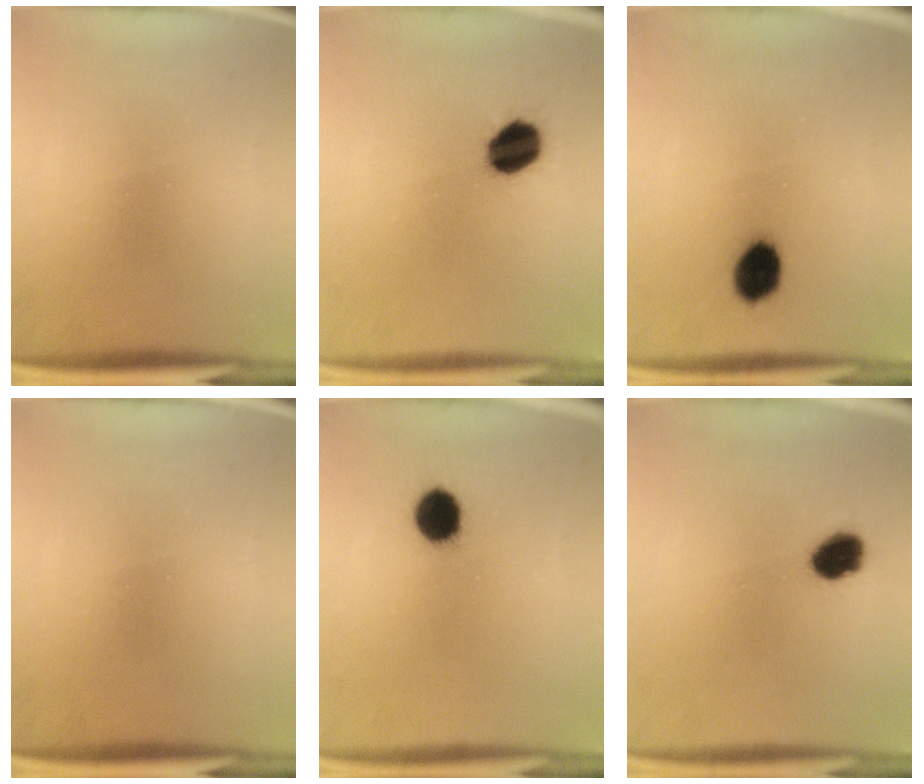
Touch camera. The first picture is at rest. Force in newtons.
{"total": 8.5}
{"total": 6.5}
{"total": 0.0}
{"total": 6.5}
{"total": 6.2}